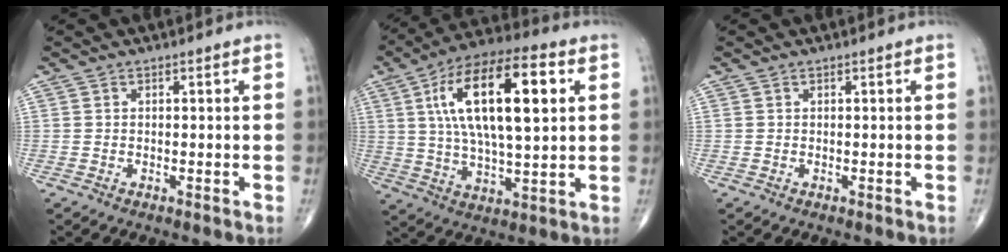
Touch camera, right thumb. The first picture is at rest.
{"total": 21.5, "force": [5.5, 8.1, 19.1], "torque": [-0.331, 0.008, 0.089]}
{"total": 0.0}